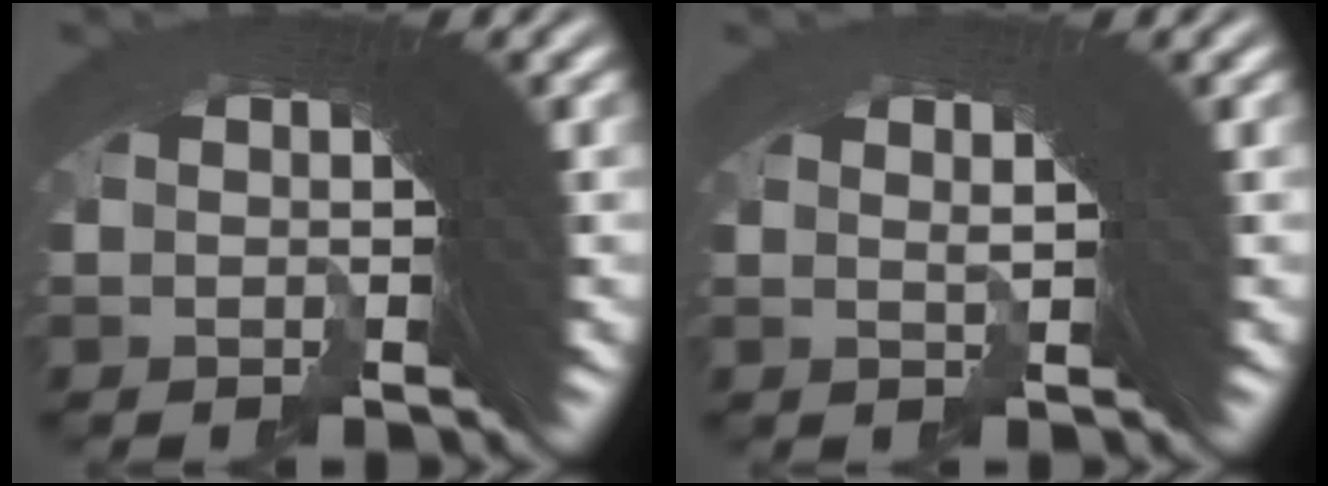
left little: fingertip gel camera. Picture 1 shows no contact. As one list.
[{"total": 1.8, "force": [0.9, 0.5, 1.5], "torque": [-0.013, 0.011, 0.009]}]